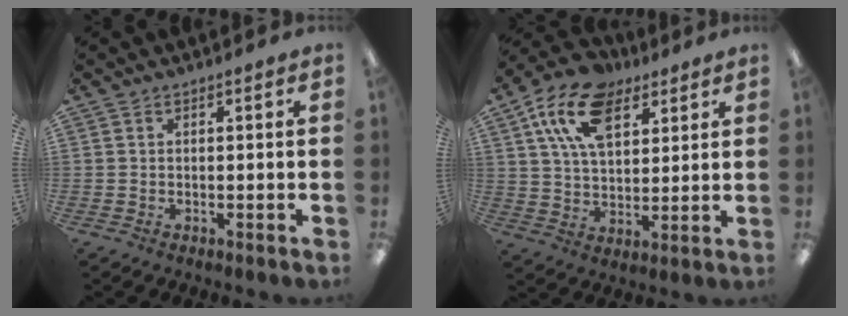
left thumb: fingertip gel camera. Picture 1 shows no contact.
{"total": 16.3, "force": [8.6, 9.8, 9.8], "torque": [-0.177, -0.014, 0.159]}